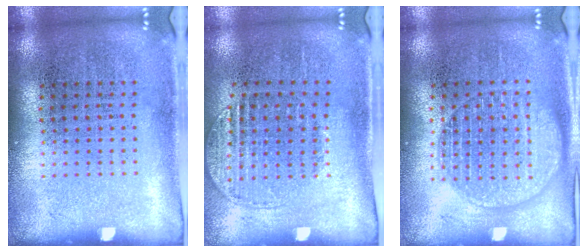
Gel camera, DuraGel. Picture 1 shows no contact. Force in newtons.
{"total": 1.3, "press": 1.1, "slide": 0.7}
{"total": 1.7, "press": 1.7, "slide": 0.1}